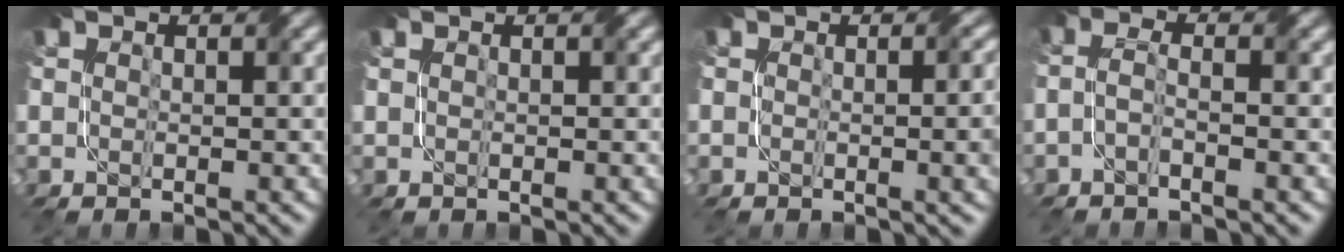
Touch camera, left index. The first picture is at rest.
{"total": 0.0}
{"total": 5.3, "force": [-0.4, 2.4, 4.7], "torque": [-0.032, 0.001, -0.004]}
{"total": 1.3, "force": [-0.9, 0.2, 0.9], "torque": [-0.024, 0.007, -0.023]}